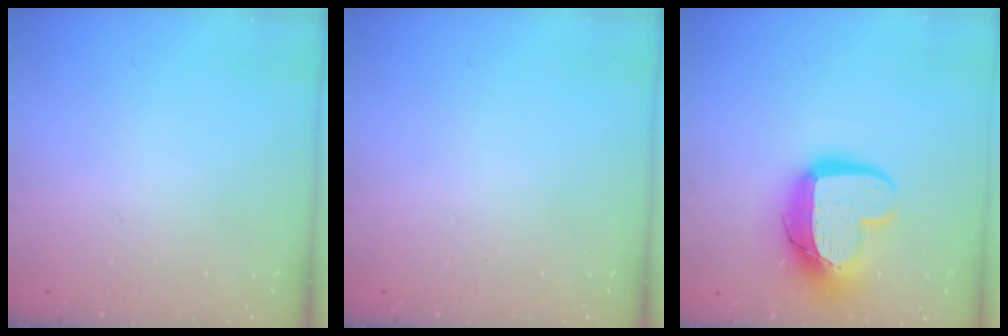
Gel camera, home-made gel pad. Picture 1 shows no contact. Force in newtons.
{"total": 0.0}
{"total": 15.1, "press": 15.0, "slide": 1.4}